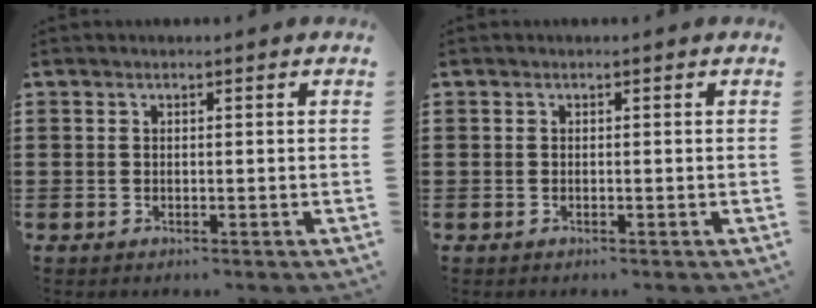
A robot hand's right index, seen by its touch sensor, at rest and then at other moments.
{"total": 0.0}